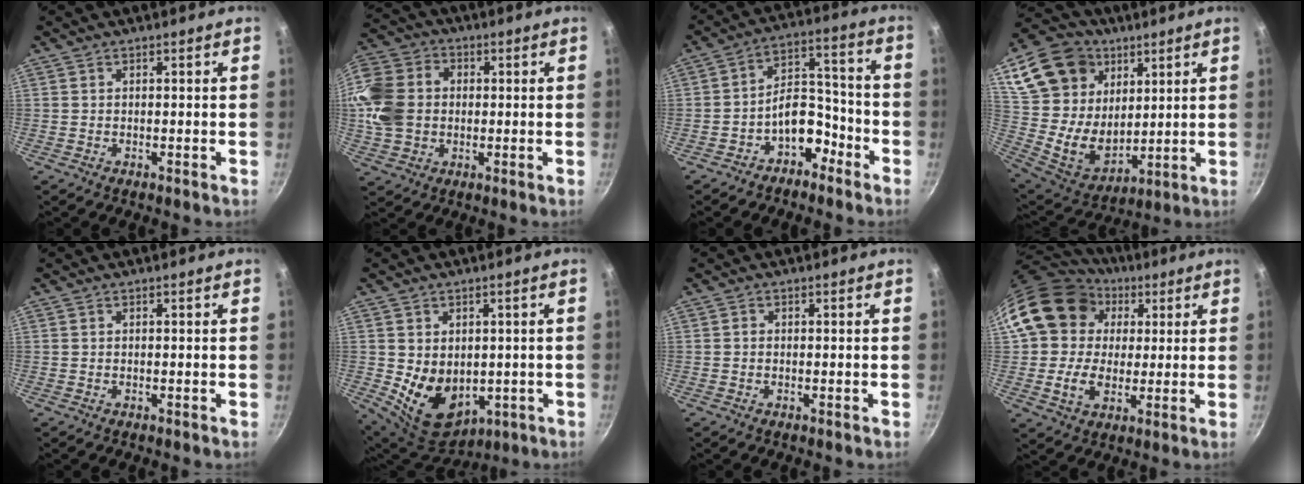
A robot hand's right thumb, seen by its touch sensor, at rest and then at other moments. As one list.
[{"total": 16.0, "force": [0.7, 12.9, 9.4], "torque": [-0.190, 0.024, 0.004]}, {"total": 9.6, "force": [-5.3, 6.0, 5.3], "torque": [-0.041, 0.079, -0.082]}, {"total": 22.5, "force": [10.1, 16.8, 11.0], "torque": [-0.188, -0.035, 0.197]}, {"total": 0.0}, {"total": 11.5, "force": [-0.4, 8.7, 7.6], "torque": [-0.102, -0.022, 0.021]}, {"total": 0.5, "force": [-0.1, 0.5, 0.2], "torque": [0.000, 0.003, -0.004]}, {"total": 17.5, "force": [4.5, 14.7, 8.5], "torque": [-0.133, 0.013, 0.073]}]